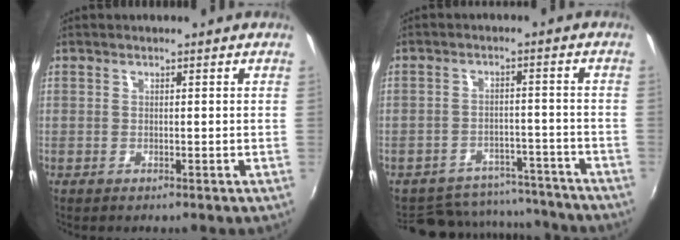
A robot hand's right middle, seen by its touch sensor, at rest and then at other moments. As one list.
[{"total": 15.6, "force": [-13.3, 7.0, 4.2], "torque": [-0.103, 0.029, -0.161]}]